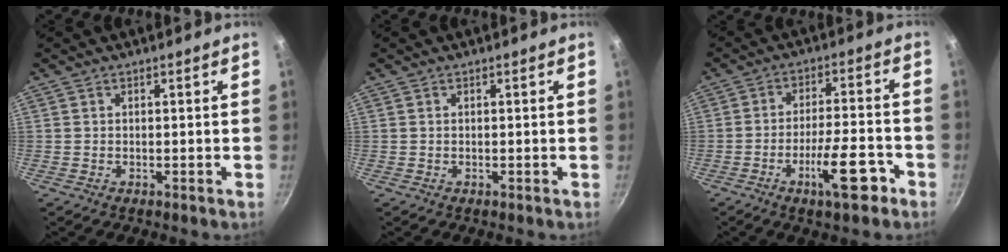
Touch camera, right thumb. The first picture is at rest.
{"total": 0.0}
{"total": 10.4, "force": [-5.3, 2.9, 8.5], "torque": [-0.123, 0.033, -0.085]}